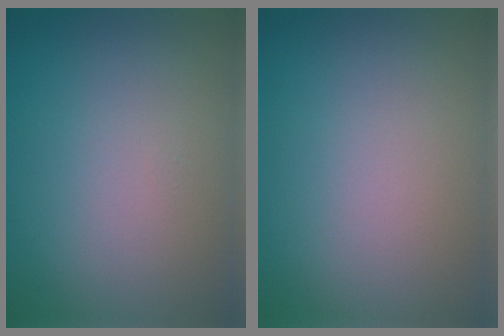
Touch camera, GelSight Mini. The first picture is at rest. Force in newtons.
{"total": 0.0}